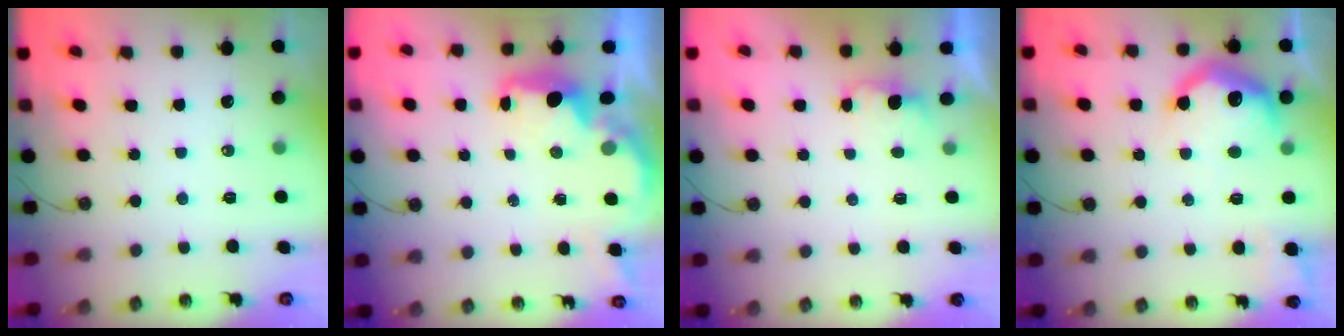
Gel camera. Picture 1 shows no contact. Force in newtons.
{"total": 2.8, "press": 2.7, "slide": 0.4}
{"total": 1.5, "press": 1.3, "slide": 0.8}
{"total": 15.8, "press": 15.7, "slide": 1.2}